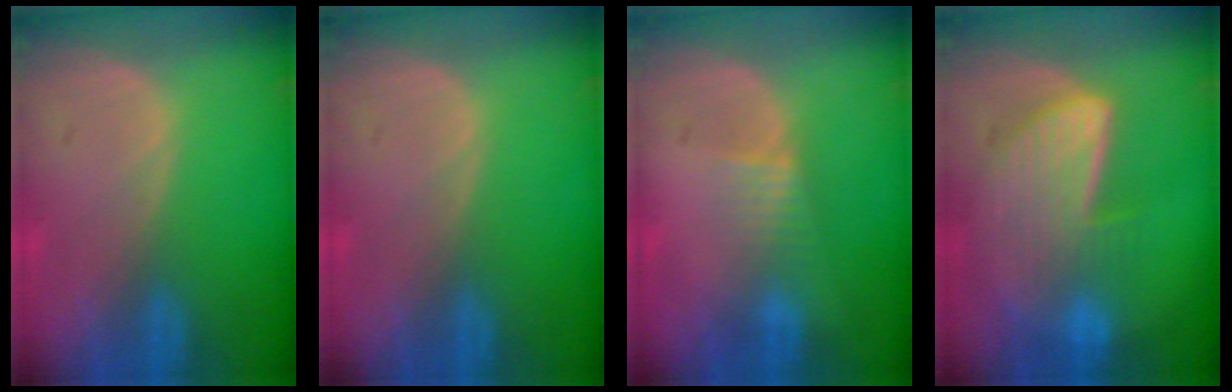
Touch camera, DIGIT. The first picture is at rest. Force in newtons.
{"total": 0.0}
{"total": 2.6, "press": 2.4, "slide": 0.9}
{"total": 7.8, "press": 7.3, "slide": 2.9}